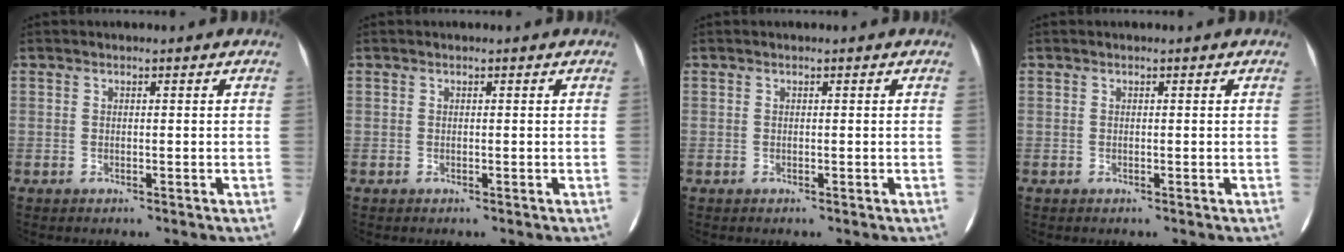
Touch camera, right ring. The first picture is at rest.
{"total": 0.0}
{"total": 0.0}
{"total": 0.0}